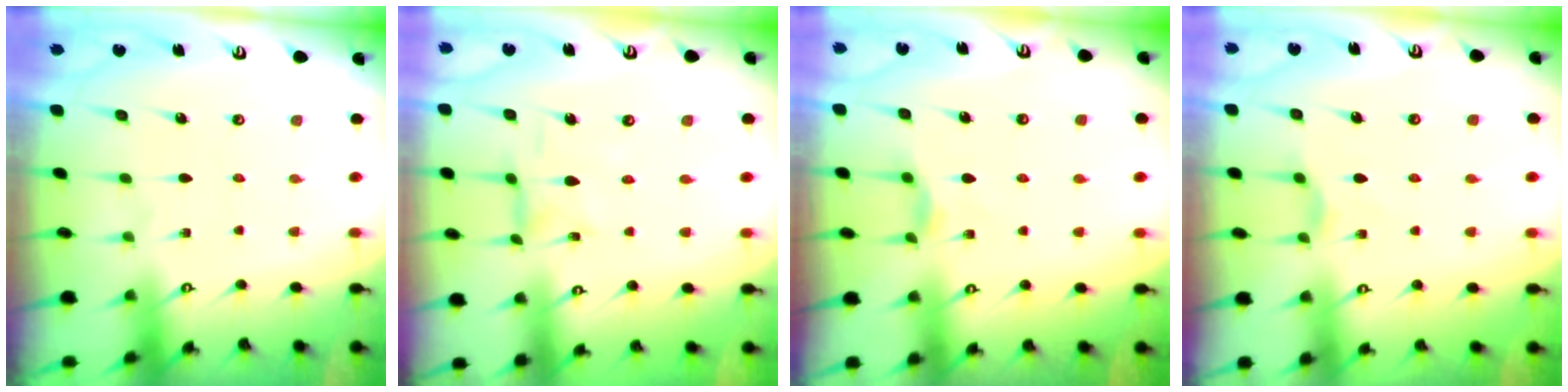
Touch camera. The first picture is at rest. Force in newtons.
{"total": 1.4, "press": 1.4, "slide": 0.3}
{"total": 5.6, "press": 5.5, "slide": 0.7}
{"total": 2.7, "press": 2.7, "slide": 0.4}